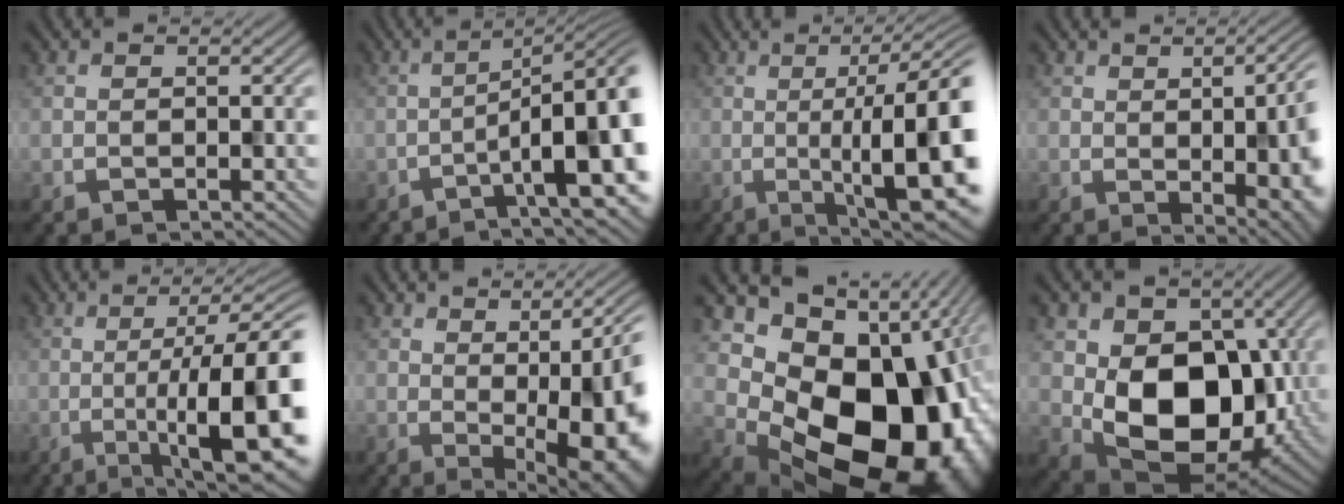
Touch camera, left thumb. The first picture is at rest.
{"total": 12.8, "force": [-4.1, 3.7, 11.6], "torque": [-0.134, 0.009, -0.054]}
{"total": 15.9, "force": [-0.7, 4.2, 15.4], "torque": [-0.190, 0.009, -0.006]}
{"total": 11.7, "force": [0.6, 4.9, 10.6], "torque": [-0.103, 0.011, 0.012]}
{"total": 16.4, "force": [-3.1, 4.6, 15.5], "torque": [-0.195, -0.003, -0.040]}
{"total": 15.2, "force": [0.5, 6.0, 13.9], "torque": [-0.143, 0.013, 0.021]}
{"total": 19.5, "force": [-0.7, 14.7, 12.7], "torque": [-0.179, -0.072, 0.032]}
{"total": 11.9, "force": [-0.2, 8.9, 7.8], "torque": [-0.137, -0.032, 0.007]}